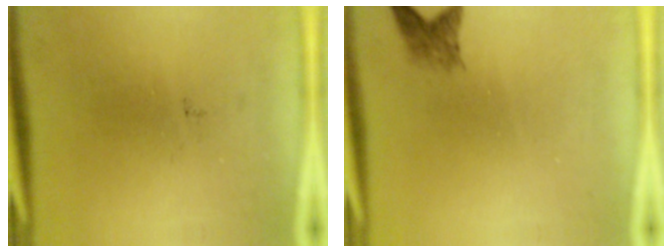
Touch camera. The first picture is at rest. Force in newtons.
{"total": 2.0}